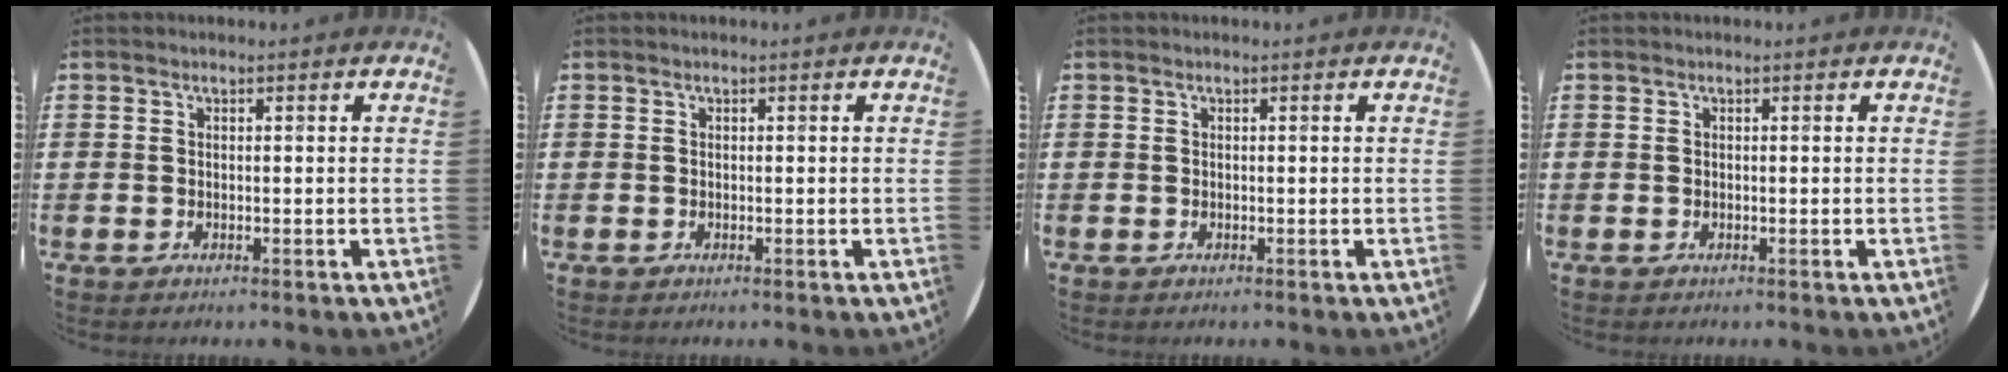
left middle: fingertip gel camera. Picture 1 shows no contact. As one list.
[{"total": 0.0}, {"total": 0.0}, {"total": 0.0}]